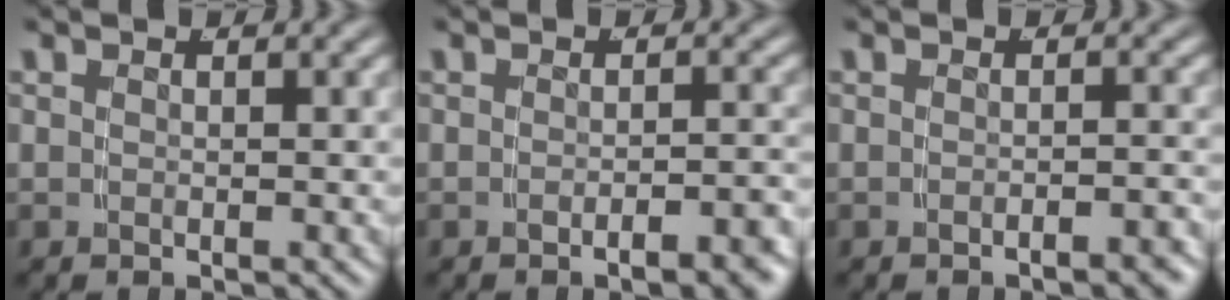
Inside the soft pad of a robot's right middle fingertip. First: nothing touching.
{"total": 2.8, "force": [-2.2, -0.1, 1.7], "torque": [-0.016, 0.006, -0.039]}
{"total": 1.7, "force": [-1.6, -0.2, 0.7], "torque": [-0.008, 0.007, -0.029]}